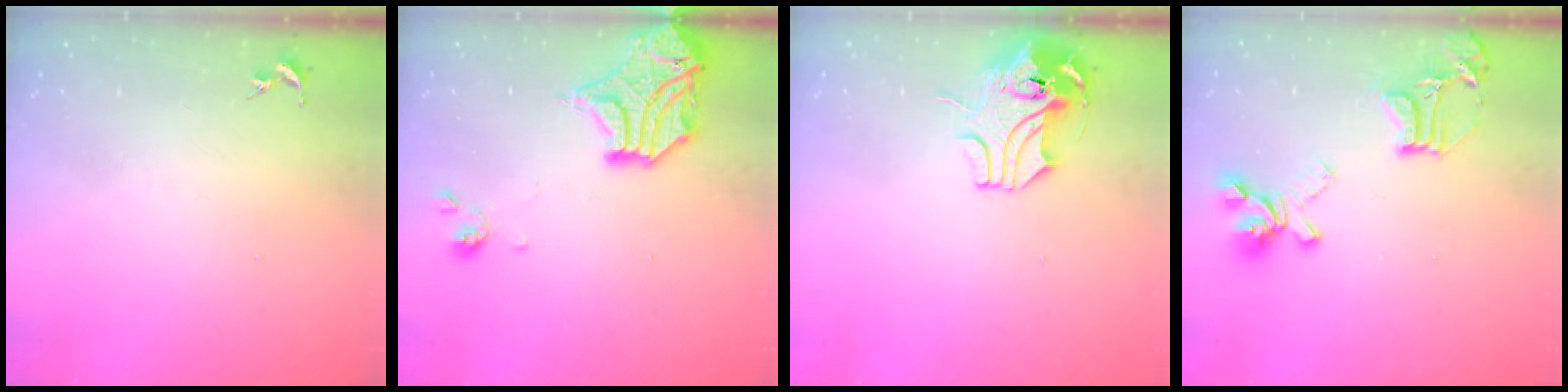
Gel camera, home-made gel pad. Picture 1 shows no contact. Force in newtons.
{"total": 16.4, "press": 16.1, "slide": 3.1}
{"total": 12.2, "press": 12.1, "slide": 1.7}
{"total": 17.0, "press": 17.0, "slide": 1.4}